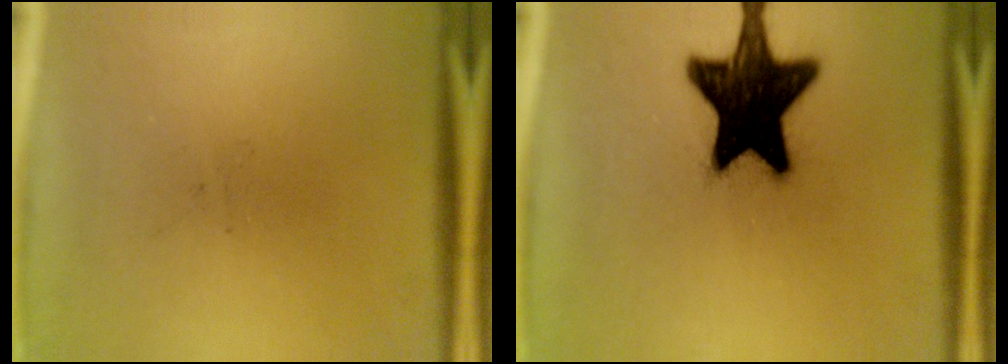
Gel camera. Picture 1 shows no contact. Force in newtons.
{"total": 18.9}